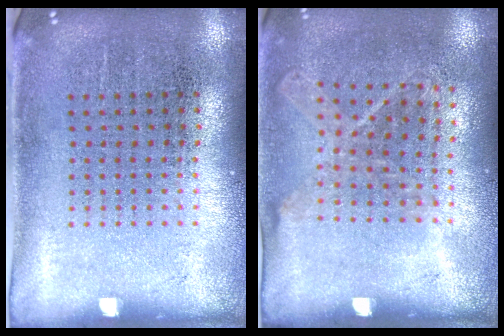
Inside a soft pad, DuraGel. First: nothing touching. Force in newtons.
{"total": 1.1, "press": 0.9, "slide": 0.6}